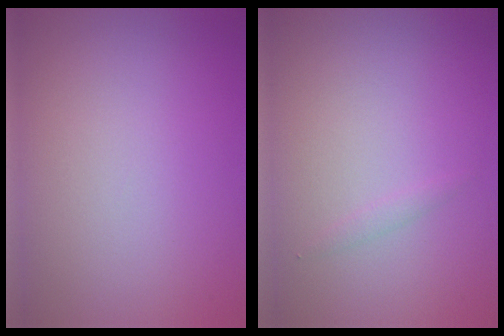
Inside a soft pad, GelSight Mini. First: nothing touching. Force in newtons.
{"total": 0.5, "press": 0.5, "slide": 0.0}